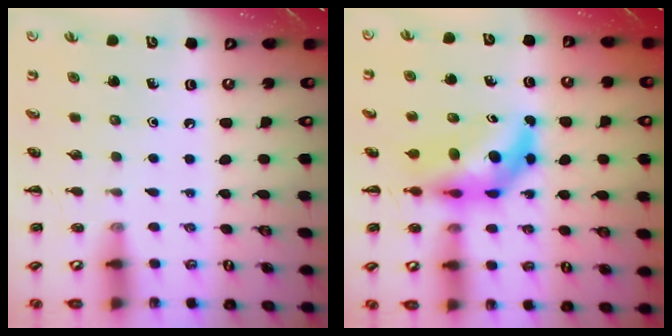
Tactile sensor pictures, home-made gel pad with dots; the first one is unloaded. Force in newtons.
{"total": 7.0, "press": 6.7, "slide": 2.1}